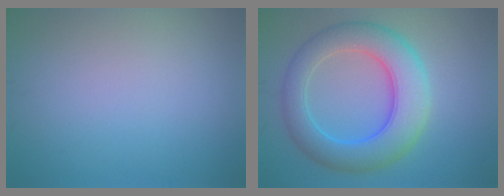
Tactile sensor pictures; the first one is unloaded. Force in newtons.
{"total": 7.7, "press": 7.7, "slide": 0.1}